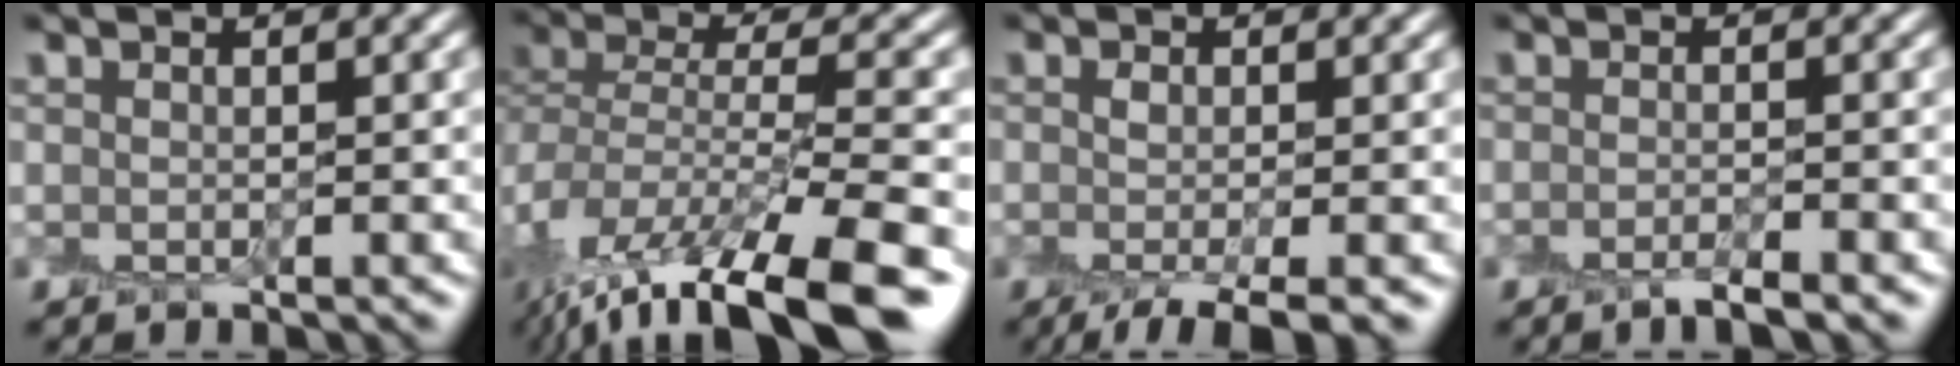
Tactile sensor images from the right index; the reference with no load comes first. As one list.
[{"total": 13.2, "force": [-8.2, 4.7, 9.2], "torque": [-0.193, -0.012, -0.122]}, {"total": 3.7, "force": [-1.7, 1.0, 3.2], "torque": [-0.053, -0.007, -0.038]}, {"total": 2.0, "force": [-1.4, 0.4, 1.4], "torque": [-0.015, -0.003, -0.030]}]